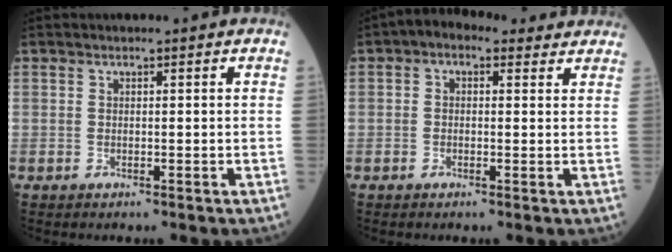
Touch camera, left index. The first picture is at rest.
{"total": 5.2, "force": [3.3, 3.0, 2.6], "torque": [-0.032, 0.034, 0.043]}